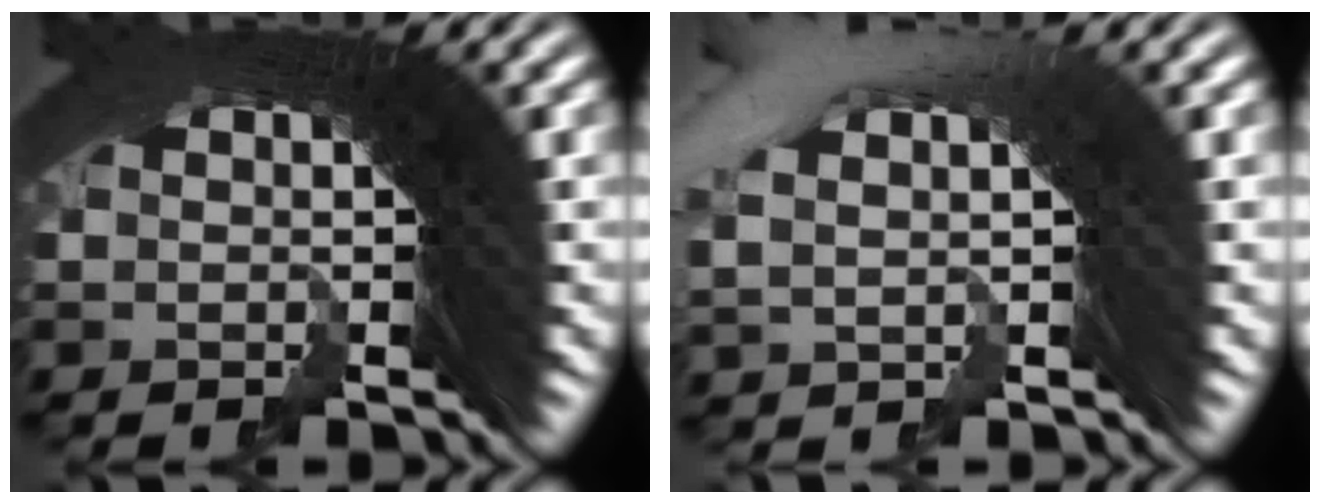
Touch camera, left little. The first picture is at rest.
{"total": 2.4, "force": [1.3, 1.0, 1.8], "torque": [-0.028, 0.033, 0.018]}